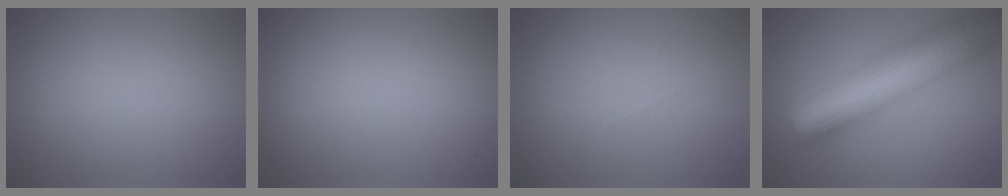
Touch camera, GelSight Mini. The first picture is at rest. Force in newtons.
{"total": 0.0}
{"total": 0.0}
{"total": 12.3, "press": 12.3, "slide": 0.5}